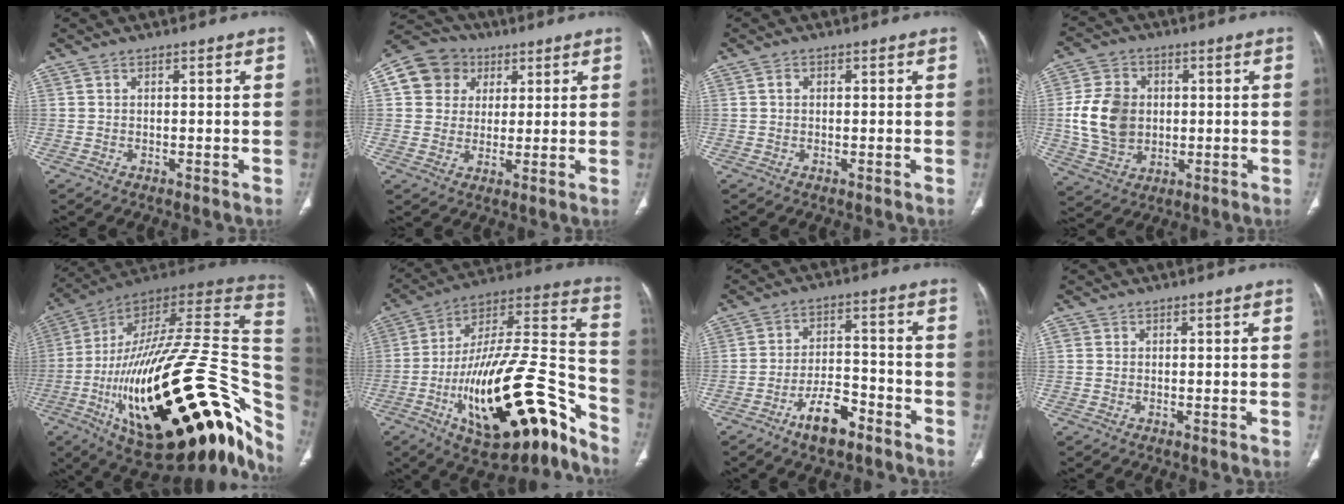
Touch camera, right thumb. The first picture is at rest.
{"total": 10.2, "force": [3.3, 9.3, 2.9], "torque": [-0.032, 0.007, 0.050]}
{"total": 1.1, "force": [0.2, 0.9, 0.7], "torque": [-0.007, 0.002, 0.004]}
{"total": 12.3, "force": [0.5, 9.7, 7.5], "torque": [-0.122, 0.002, 0.018]}
{"total": 47.8, "force": [-13.3, 18.4, 42.1], "torque": [-0.571, 0.061, -0.211]}
{"total": 28.6, "force": [-14.9, 10.2, 22.2], "torque": [-0.324, 0.095, -0.237]}
{"total": 8.6, "force": [-5.7, 3.6, 5.4], "torque": [-0.086, 0.043, -0.097]}
{"total": 0.8, "force": [0.1, 0.7, 0.2], "torque": [0.002, 0.001, 0.000]}